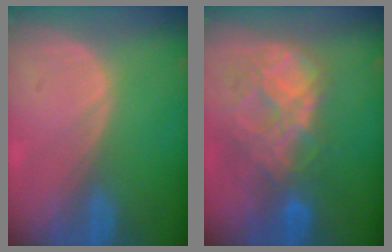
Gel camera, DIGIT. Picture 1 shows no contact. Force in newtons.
{"total": 8.8, "press": 7.6, "slide": 4.5}